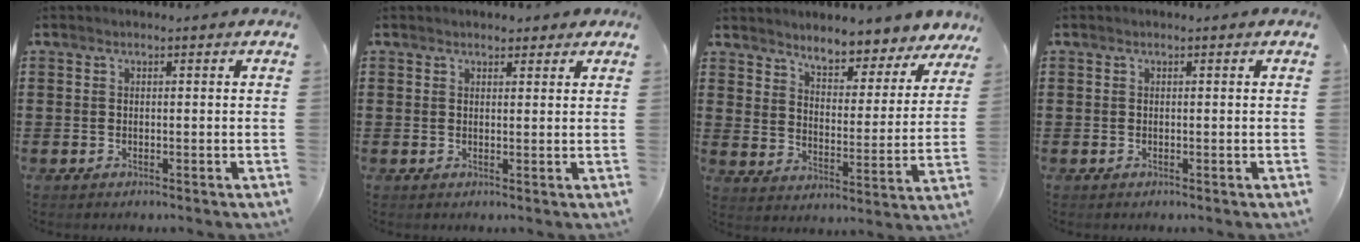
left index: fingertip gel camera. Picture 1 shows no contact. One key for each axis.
{"total": 2.0, "fx": 1.6, "fy": 1.0, "fz": 0.5, "tx": -0.005, "ty": 0.003, "tz": 0.030}
{"total": 5.2, "fx": 5.1, "fy": 0.5, "fz": 0.4, "tx": -0.039, "ty": -0.040, "tz": 0.085}
{"total": 0.0}